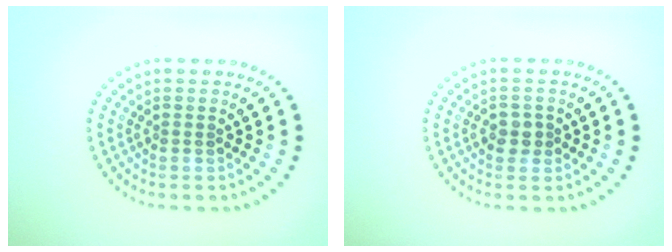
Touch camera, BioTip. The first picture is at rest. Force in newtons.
{"total": 1.7, "press": 1.7, "slide": 0.3}